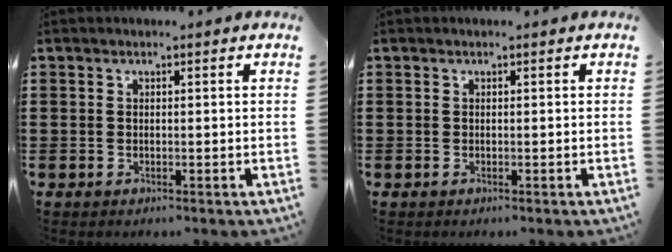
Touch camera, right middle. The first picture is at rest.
{"total": 0.0}